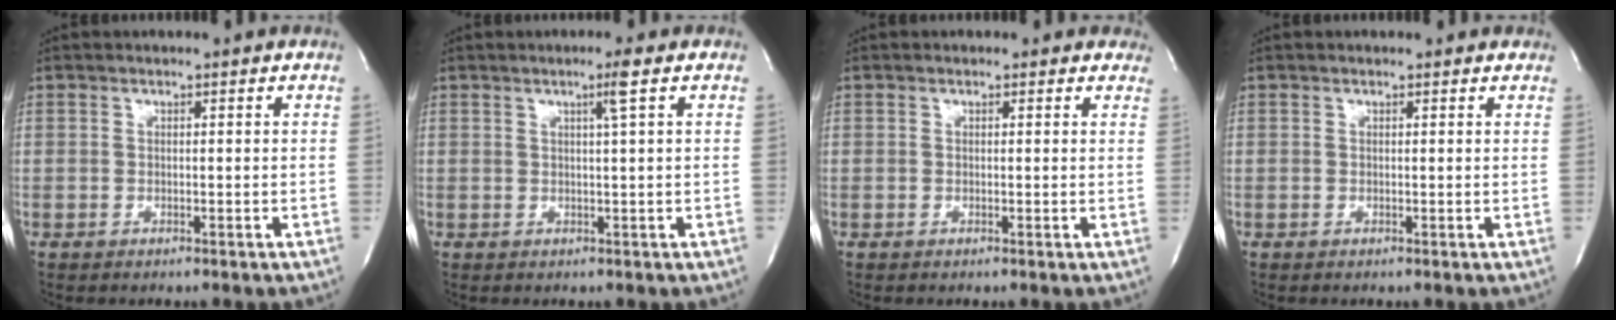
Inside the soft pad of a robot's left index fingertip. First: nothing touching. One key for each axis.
{"total": 2.3, "fx": 0.9, "fy": -0.8, "fz": 1.9, "tx": -0.038, "ty": -0.007, "tz": 0.019}
{"total": 2.4, "fx": 2.0, "fy": 1.3, "fz": 0.2, "tx": 0.010, "ty": -0.003, "tz": 0.004}
{"total": 1.6, "fx": 1.4, "fy": 0.6, "fz": 0.2, "tx": -0.009, "ty": 0.005, "tz": 0.007}